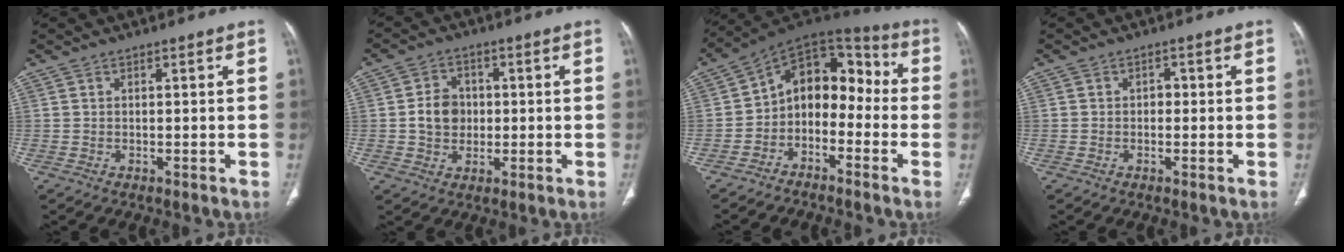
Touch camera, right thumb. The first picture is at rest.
{"total": 6.5, "force": [0.0, 5.5, 3.5], "torque": [-0.037, 0.008, -0.003]}
{"total": 13.0, "force": [-3.3, 9.2, 8.6], "torque": [-0.090, 0.084, -0.070]}
{"total": 1.3, "force": [-0.2, 1.0, 0.7], "torque": [-0.003, 0.005, -0.008]}